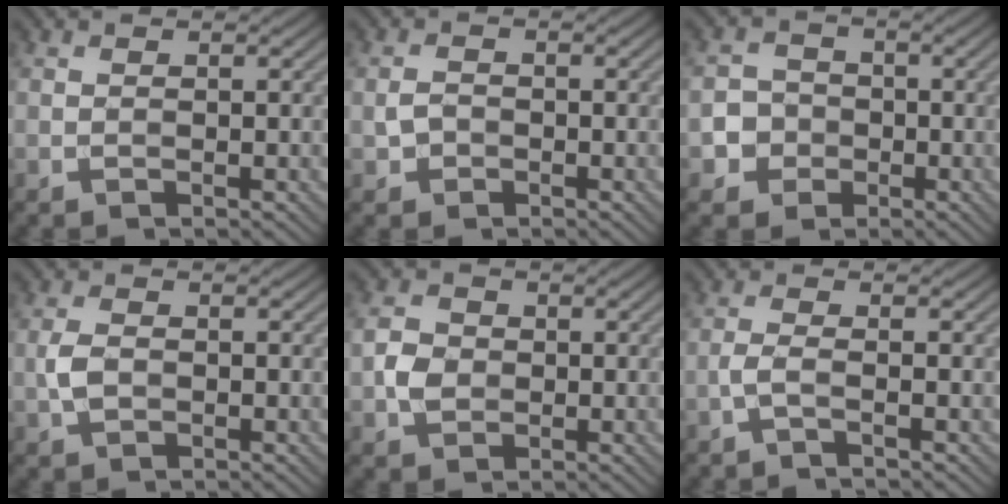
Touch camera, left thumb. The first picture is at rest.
{"total": 1.8, "force": [-0.6, 1.4, 0.8], "torque": [-0.019, -0.001, -0.015]}
{"total": 4.2, "force": [-1.3, 3.9, 1.0], "torque": [-0.006, -0.002, -0.045]}
{"total": 2.6, "force": [-0.5, 1.7, 1.9], "torque": [-0.046, 0.001, -0.011]}
{"total": 3.2, "force": [-0.5, 2.7, 1.7], "torque": [-0.041, 0.001, -0.014]}
{"total": 1.9, "force": [-0.9, 0.4, 1.6], "torque": [-0.034, 0.007, -0.028]}